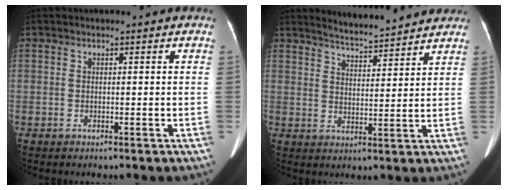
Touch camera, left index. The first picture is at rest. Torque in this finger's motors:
{"motor_torque": [-0.39, -0.32, -0.05, 0.03]}